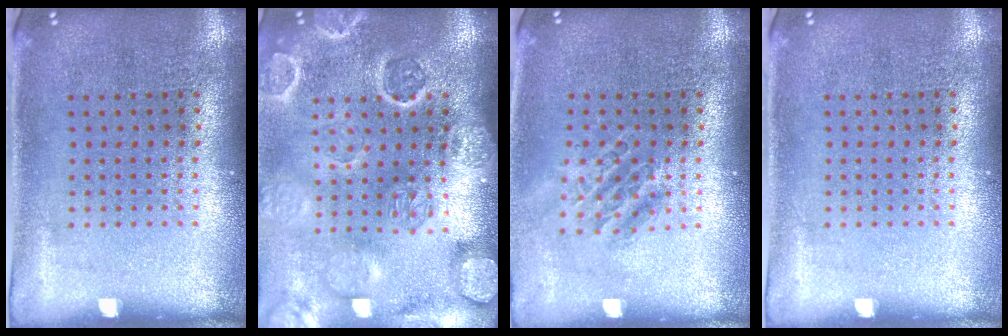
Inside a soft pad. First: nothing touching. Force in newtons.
{"total": 3.7, "press": 3.2, "slide": 1.8}
{"total": 1.4, "press": 1.2, "slide": 0.8}
{"total": 0.0}